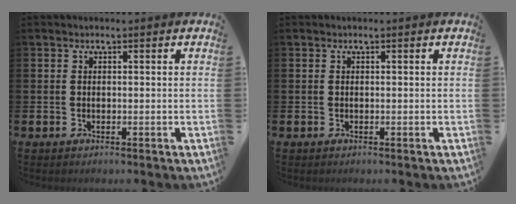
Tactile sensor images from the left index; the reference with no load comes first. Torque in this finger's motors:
{"motor_torque": [0.00, 0.00, 0.01, 0.00]}